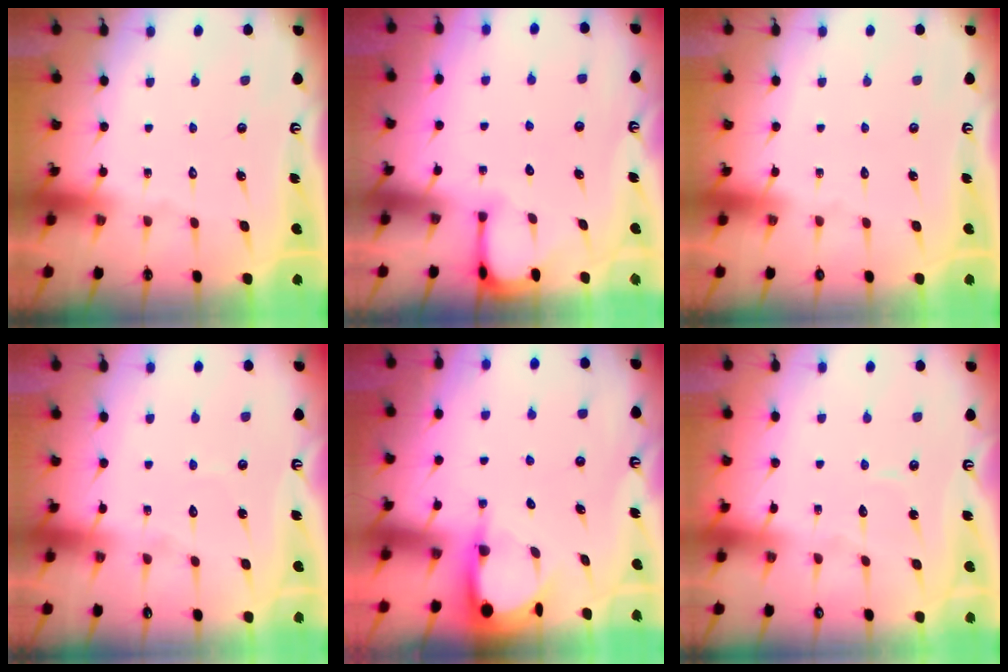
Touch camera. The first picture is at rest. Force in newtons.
{"total": 2.6, "press": 2.5, "slide": 0.4}
{"total": 0.0}
{"total": 3.5, "press": 3.5, "slide": 0.1}
{"total": 3.7, "press": 3.7, "slide": 0.2}
{"total": 3.8, "press": 3.8, "slide": 0.4}